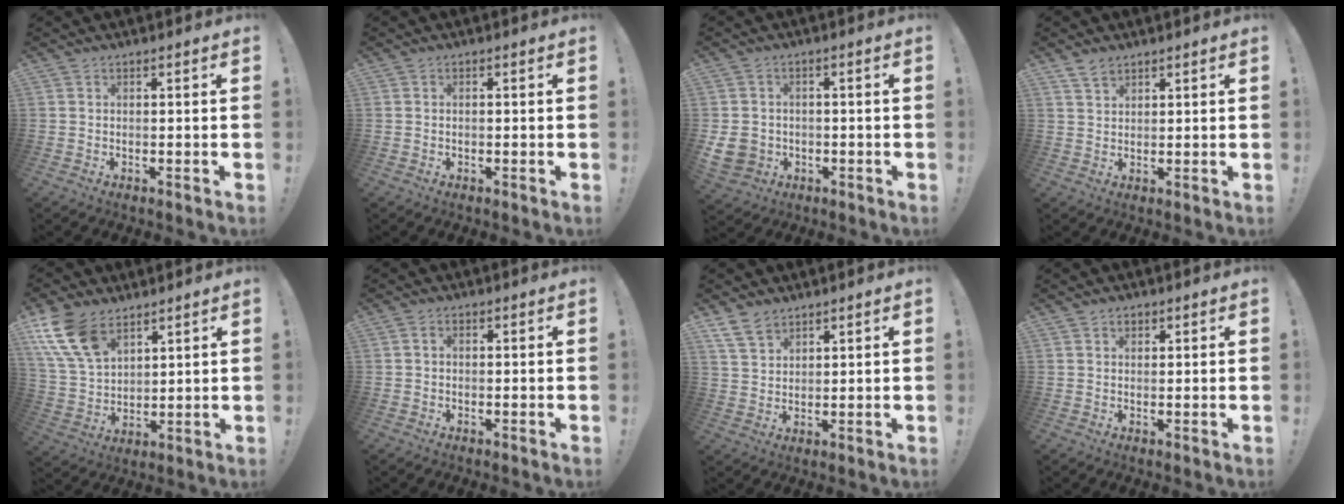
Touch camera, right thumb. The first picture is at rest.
{"total": 0.0}
{"total": 7.2, "force": [-1.3, 6.2, 3.3], "torque": [-0.070, 0.005, -0.022]}
{"total": 3.8, "force": [2.8, 2.0, 1.6], "torque": [-0.028, -0.011, 0.053]}
{"total": 14.9, "force": [8.7, 8.6, 8.4], "torque": [-0.173, -0.039, 0.168]}
{"total": 1.2, "force": [-0.2, 0.8, 0.8], "torque": [-0.020, 0.007, -0.003]}
{"total": 6.8, "force": [5.1, 3.6, 2.7], "torque": [-0.061, -0.017, 0.101]}
{"total": 1.6, "force": [0.9, 1.1, 0.6], "torque": [0.001, -0.004, 0.015]}